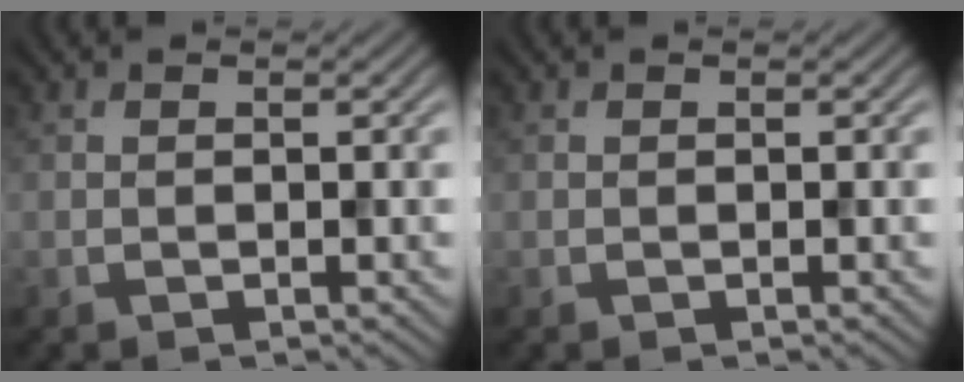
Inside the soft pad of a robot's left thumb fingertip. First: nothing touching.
{"total": 0.0}